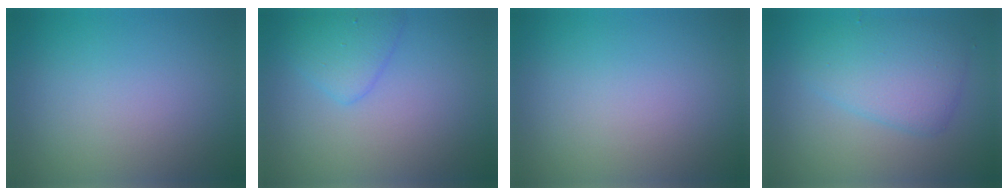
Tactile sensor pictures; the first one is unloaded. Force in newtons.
{"total": 2.5, "press": 2.5, "slide": 0.1}
{"total": 0.0}
{"total": 4.2, "press": 4.2, "slide": 0.0}